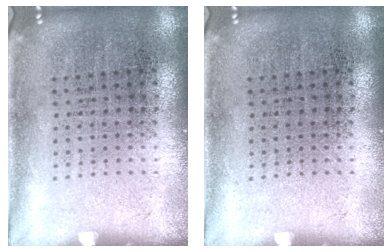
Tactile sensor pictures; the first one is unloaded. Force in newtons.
{"total": 0.0}